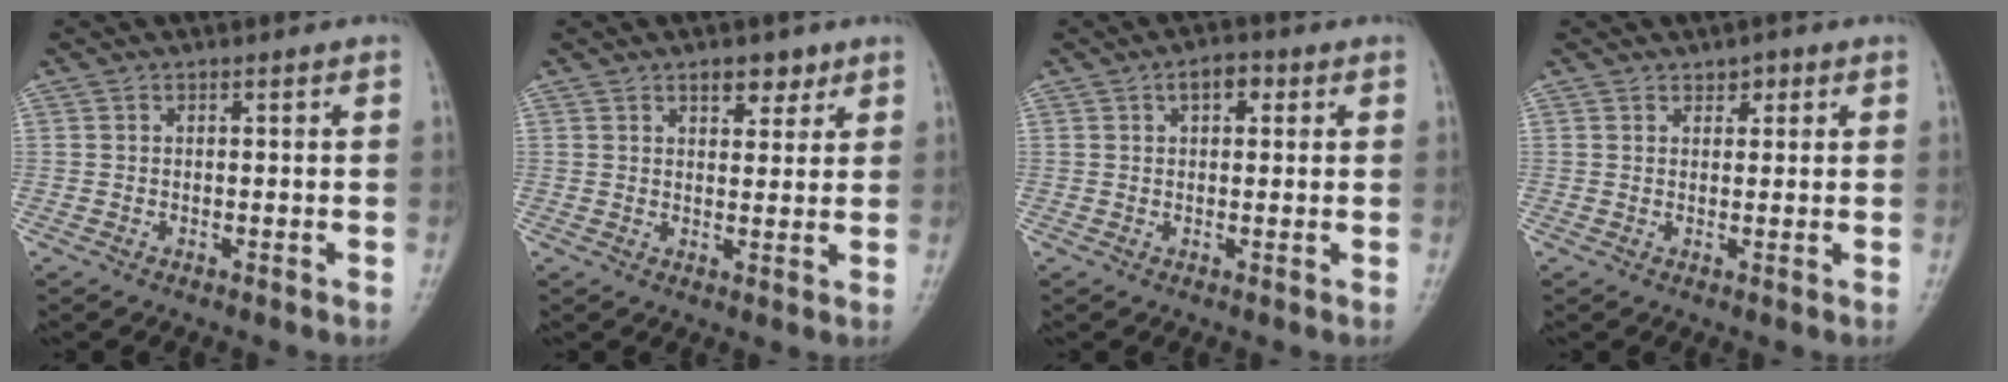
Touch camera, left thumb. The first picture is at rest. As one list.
[{"total": 4.2, "force": [2.6, 2.3, 2.3], "torque": [-0.005, -0.013, 0.037]}, {"total": 3.6, "force": [1.3, 2.1, 2.6], "torque": [-0.027, 0.009, 0.016]}, {"total": 1.8, "force": [1.1, 1.2, 0.8], "torque": [0.007, -0.003, 0.010]}]